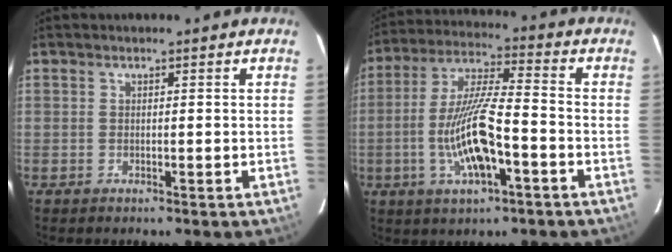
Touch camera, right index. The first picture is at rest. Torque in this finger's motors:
{"motor_torque": [1.78, -0.35, 0.63, 0.21]}